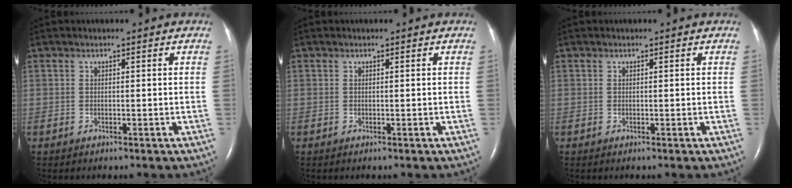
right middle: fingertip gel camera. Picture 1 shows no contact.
{"total": 0.0}
{"total": 0.0}